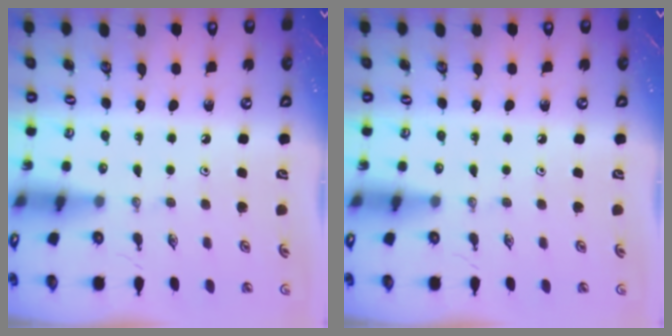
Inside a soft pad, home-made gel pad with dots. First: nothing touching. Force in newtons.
{"total": 0.0}